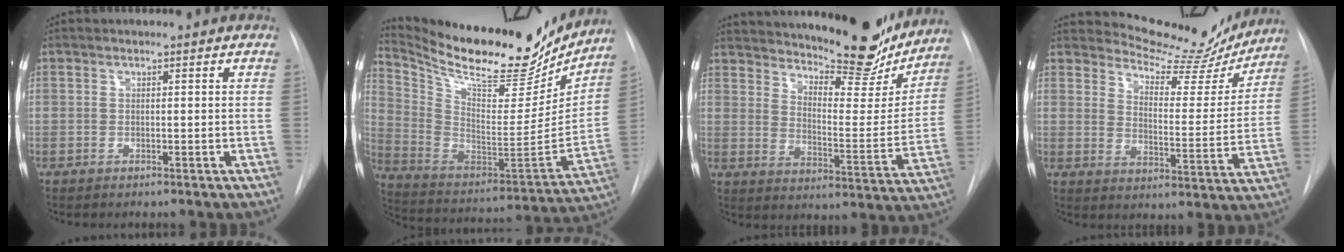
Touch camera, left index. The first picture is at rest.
{"total": 25.0, "force": [21.8, 6.4, 10.3], "torque": [-0.185, -0.037, 0.335]}
{"total": 24.3, "force": [21.7, 5.6, 9.4], "torque": [-0.145, -0.046, 0.285]}
{"total": 14.1, "force": [13.7, 3.0, 1.6], "torque": [-0.018, -0.044, 0.172]}